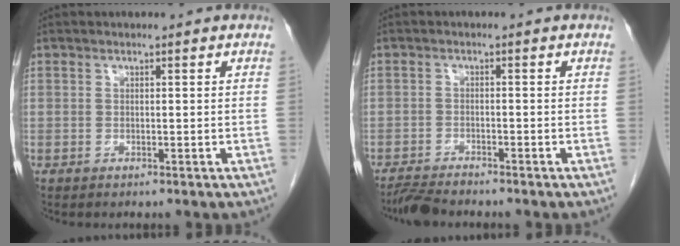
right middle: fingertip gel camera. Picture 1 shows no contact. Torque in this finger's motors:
{"motor_torque": [-0.47, -0.34, 0.01, -0.01]}